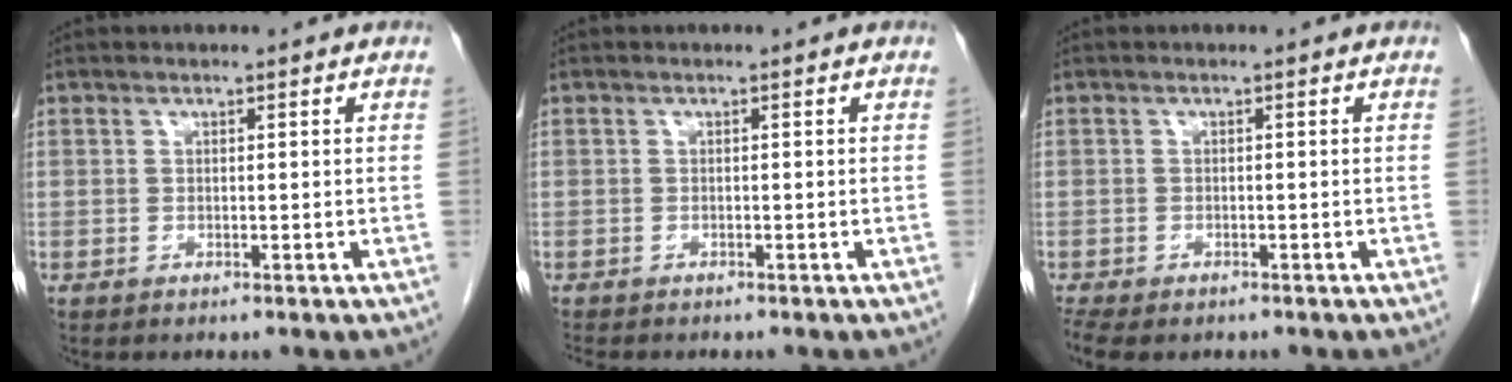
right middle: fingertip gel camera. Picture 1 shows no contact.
{"total": 2.8, "force": [-2.5, 0.7, 1.2], "torque": [-0.023, -0.009, -0.034]}
{"total": 7.2, "force": [-5.3, 3.3, 3.5], "torque": [-0.077, -0.009, -0.078]}